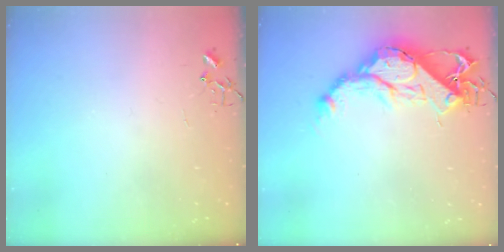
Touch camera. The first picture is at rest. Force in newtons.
{"total": 17.2, "press": 17.1, "slide": 1.3}